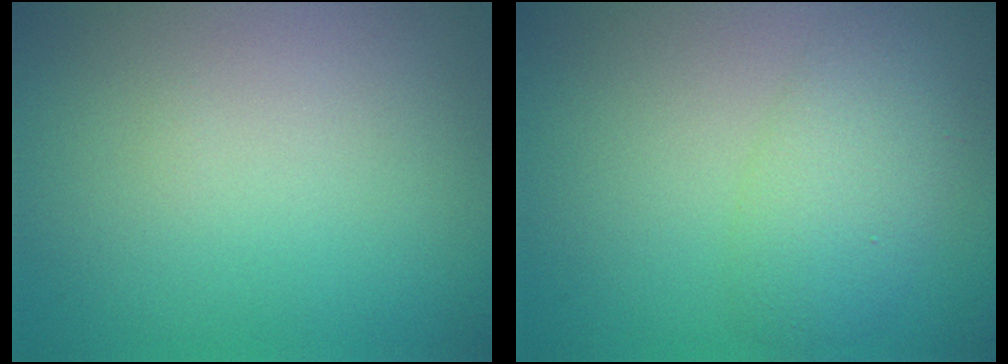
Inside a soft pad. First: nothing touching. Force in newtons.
{"total": 4.0, "press": 4.0, "slide": 0.3}